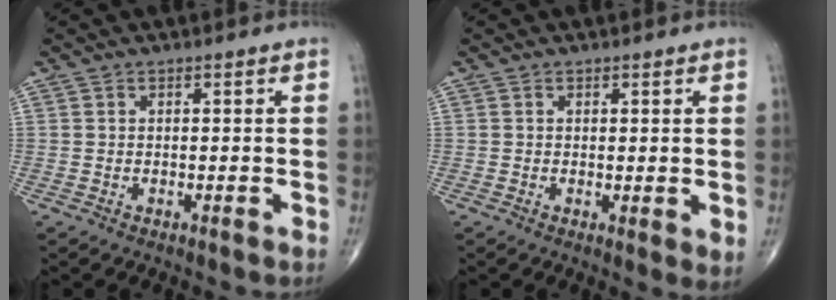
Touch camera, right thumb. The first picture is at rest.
{"total": 2.6, "force": [0.3, 0.8, 2.5], "torque": [-0.041, -0.012, 0.004]}